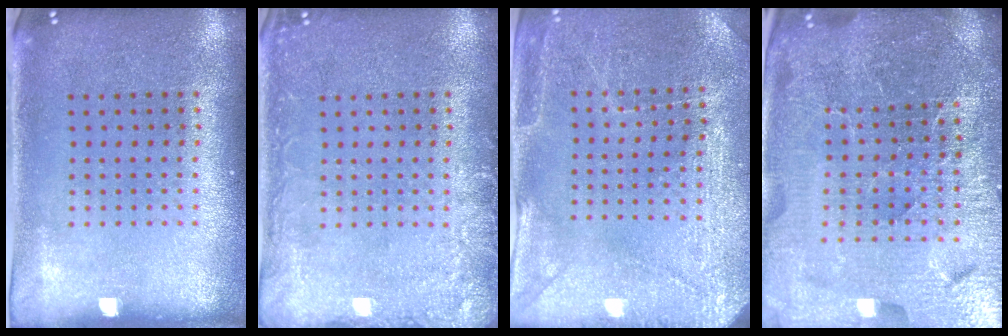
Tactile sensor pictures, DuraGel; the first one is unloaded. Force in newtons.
{"total": 2.4, "press": 2.4, "slide": 0.4}
{"total": 2.9, "press": 2.9, "slide": 0.2}
{"total": 6.0, "press": 5.3, "slide": 2.7}